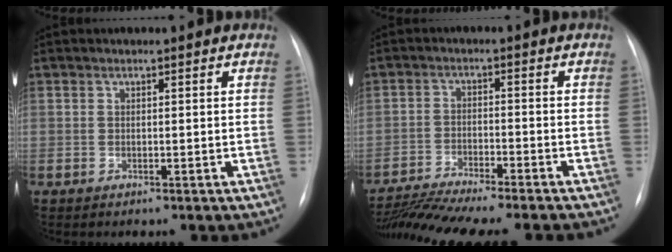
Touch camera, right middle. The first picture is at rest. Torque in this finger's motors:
{"motor_torque": [1.08, -1.06, 0.26, 0.10]}